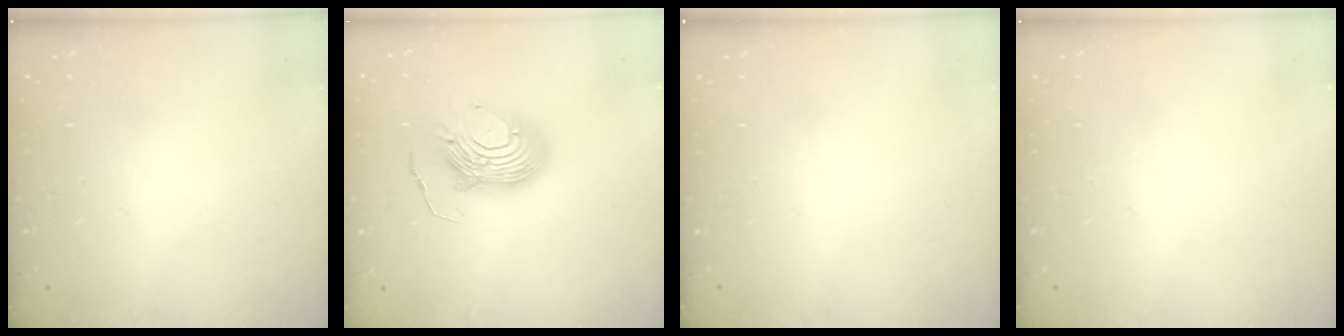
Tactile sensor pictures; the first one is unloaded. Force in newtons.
{"total": 12.1, "press": 12.0, "slide": 1.2}
{"total": 0.0}
{"total": 0.0}